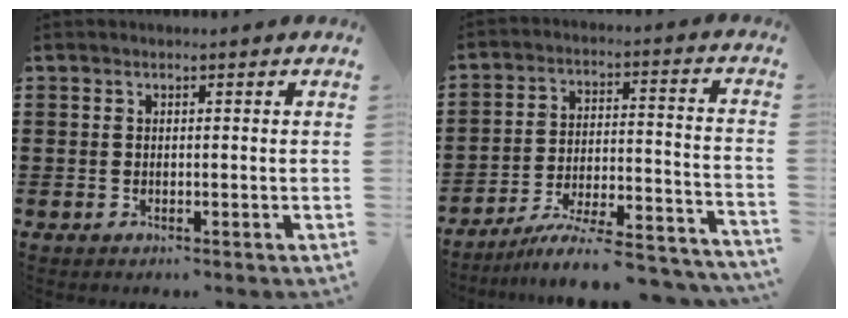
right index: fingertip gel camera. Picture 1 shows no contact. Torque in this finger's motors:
{"motor_torque": [1.09, 1.05, 0.61, 0.21]}